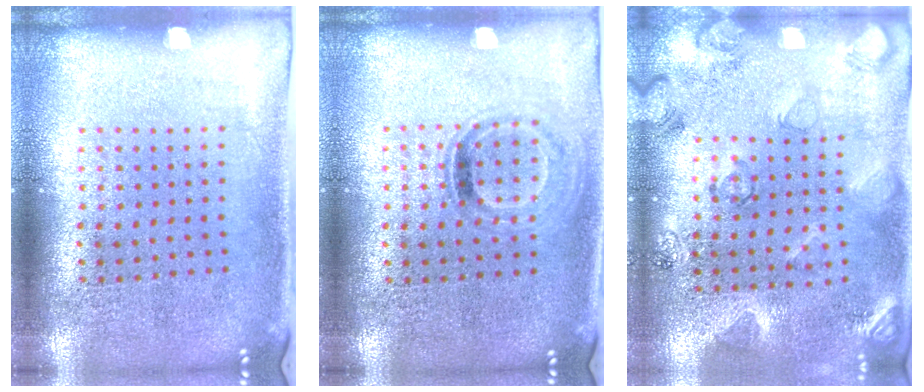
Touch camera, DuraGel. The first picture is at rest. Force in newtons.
{"total": 1.0, "press": 0.9, "slide": 0.6}
{"total": 2.1, "press": 1.9, "slide": 0.8}